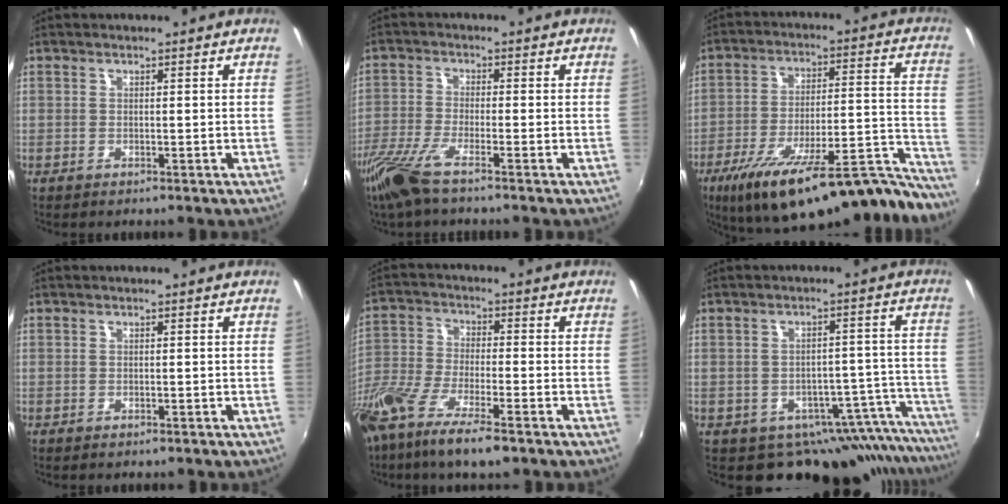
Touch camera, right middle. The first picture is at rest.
{"total": 7.8, "force": [-5.7, 0.8, 5.3], "torque": [-0.127, -0.024, -0.116]}
{"total": 28.2, "force": [-22.4, 6.6, 15.8], "torque": [-0.226, -0.011, -0.315]}
{"total": 0.0}
{"total": 15.4, "force": [-10.3, 3.6, 10.9], "torque": [-0.237, -0.048, -0.200]}
{"total": 16.9, "force": [-14.7, 6.6, 5.0], "torque": [-0.043, 0.017, -0.186]}